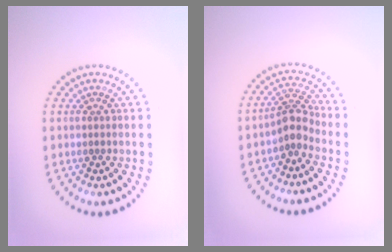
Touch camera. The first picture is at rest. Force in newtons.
{"total": 2.6, "press": 2.0, "slide": 1.7}